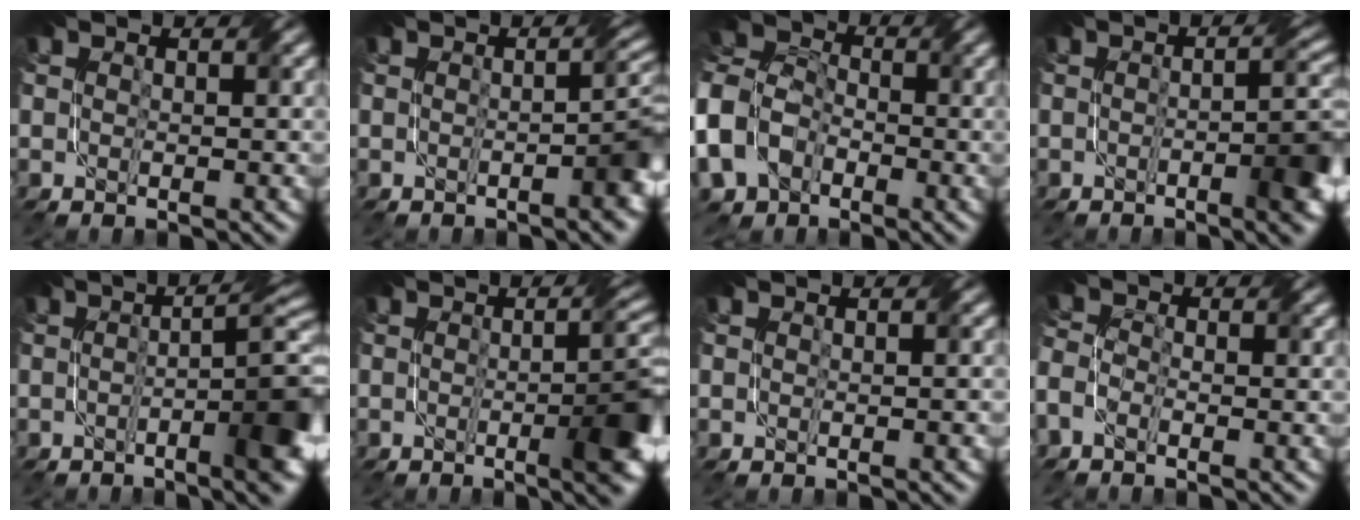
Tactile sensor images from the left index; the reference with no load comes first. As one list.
[{"total": 5.0, "force": [-1.0, 1.5, 4.7], "torque": [-0.037, 0.002, -0.012]}, {"total": 10.2, "force": [-4.4, 7.3, 5.6], "torque": [-0.135, -0.015, -0.091]}, {"total": 7.2, "force": [-1.6, 1.8, 6.8], "torque": [-0.077, -0.005, -0.023]}, {"total": 10.1, "force": [-1.6, 2.3, 9.7], "torque": [-0.106, 0.005, -0.023]}, {"total": 8.8, "force": [-1.1, 2.4, 8.4], "torque": [-0.085, -0.004, -0.013]}, {"total": 1.7, "force": [-0.2, 0.6, 1.6], "torque": [-0.013, -0.003, -0.007]}, {"total": 3.2, "force": [-1.8, 1.6, 2.0], "torque": [-0.046, -0.001, -0.039]}]